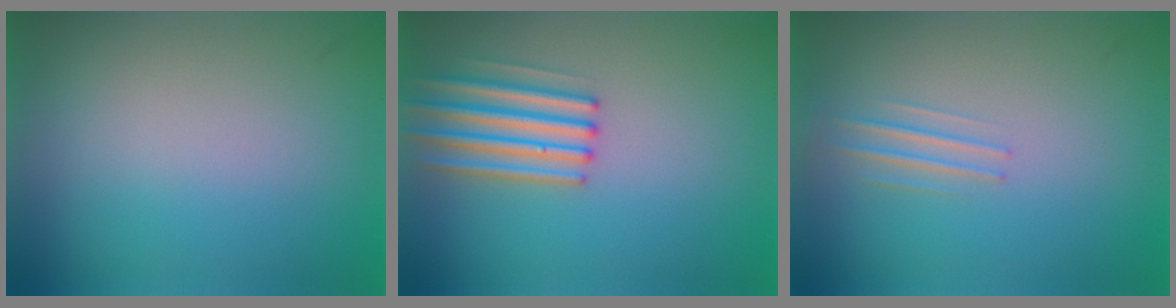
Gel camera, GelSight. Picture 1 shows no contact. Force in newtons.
{"total": 3.3}
{"total": 1.3}